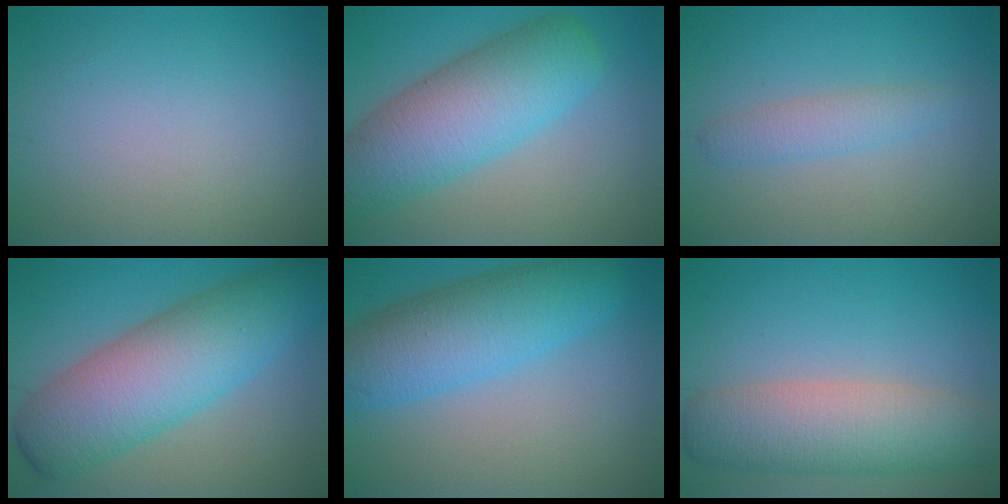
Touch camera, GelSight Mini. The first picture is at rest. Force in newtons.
{"total": 9.0, "press": 9.0, "slide": 0.4}
{"total": 2.1, "press": 2.1, "slide": 0.2}
{"total": 10.1, "press": 10.1, "slide": 0.3}
{"total": 7.9, "press": 7.9, "slide": 0.2}
{"total": 7.2, "press": 7.2, "slide": 0.6}